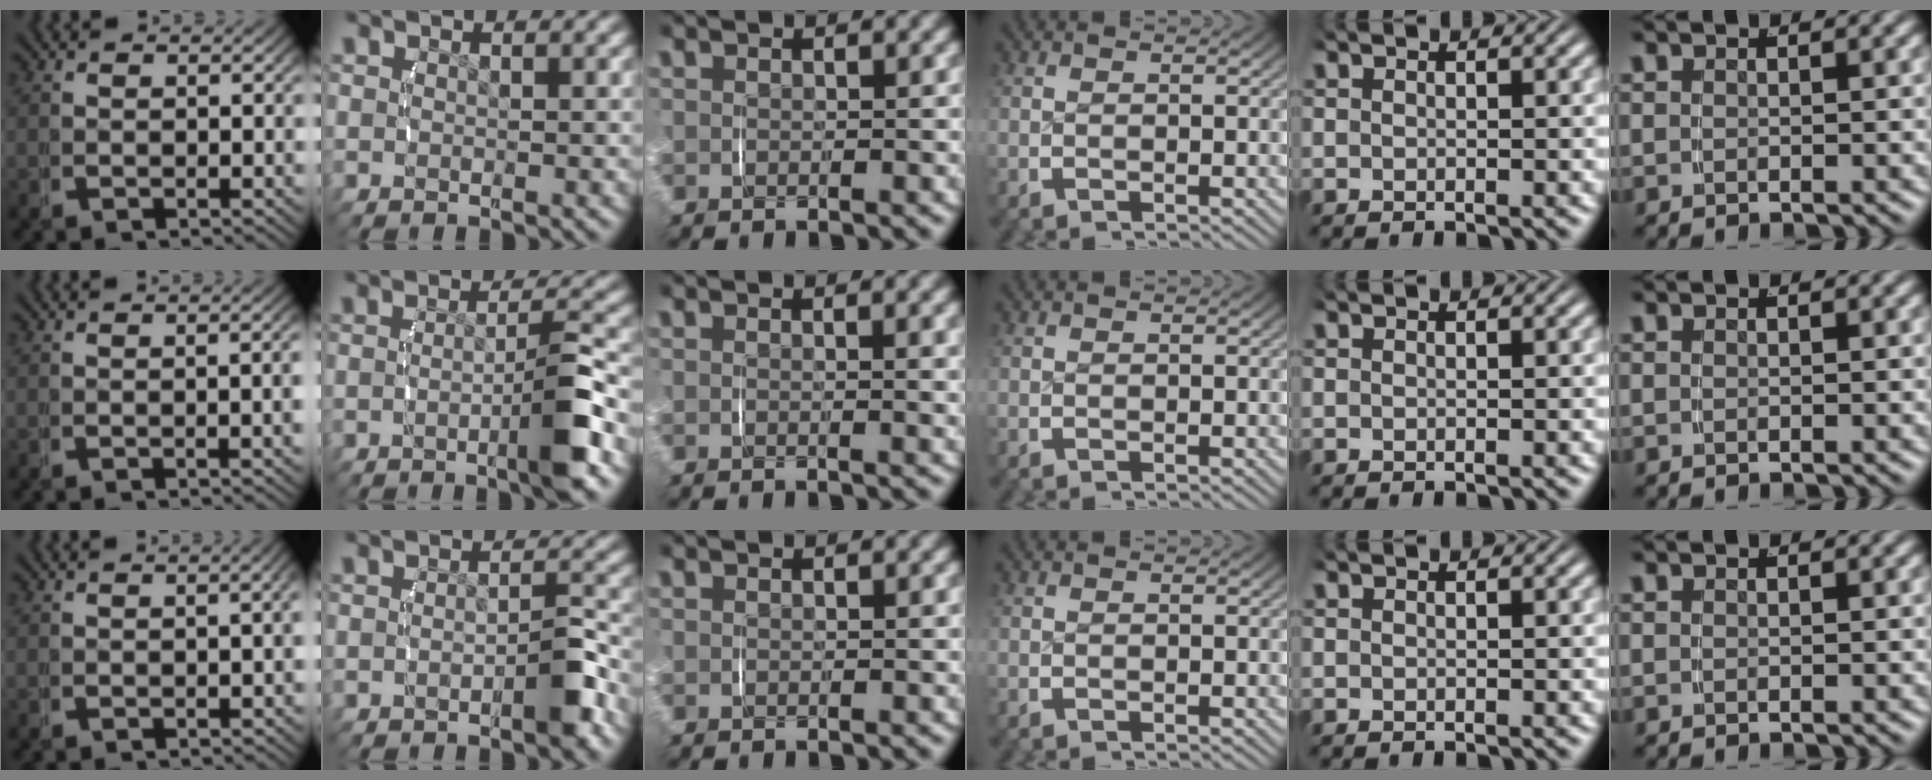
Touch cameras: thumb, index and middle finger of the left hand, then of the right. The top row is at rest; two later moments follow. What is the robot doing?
{"motion": "lift_and_place", "object": "jewelry box"}